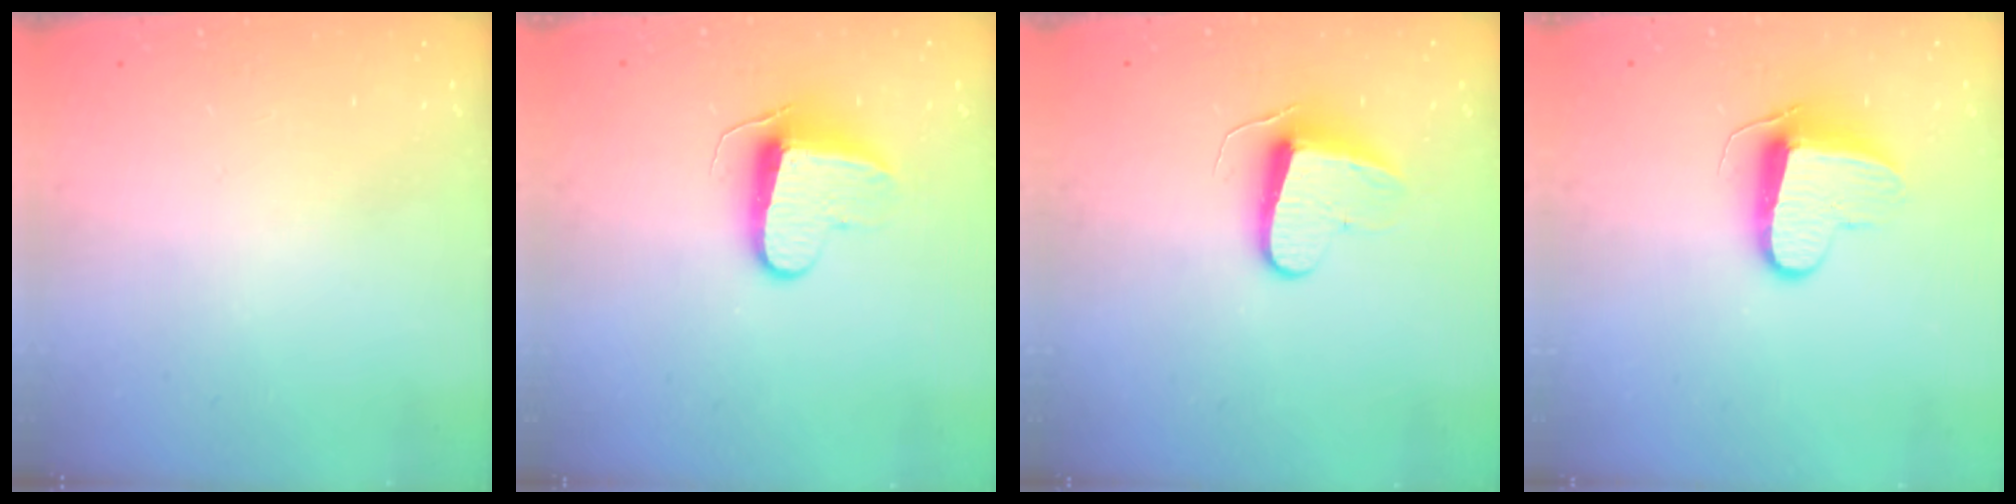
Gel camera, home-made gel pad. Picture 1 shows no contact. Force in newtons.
{"total": 9.5, "press": 9.5, "slide": 0.7}
{"total": 9.3, "press": 9.3, "slide": 0.6}
{"total": 9.8, "press": 9.8, "slide": 0.5}